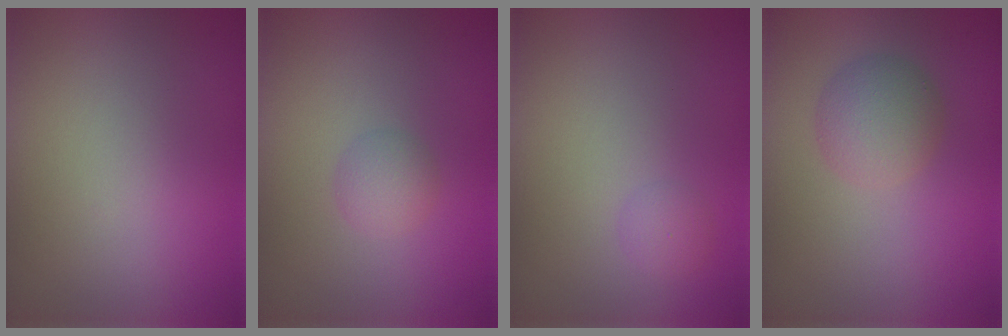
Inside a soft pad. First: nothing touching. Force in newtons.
{"total": 1.7, "press": 1.7, "slide": 0.1}
{"total": 0.8, "press": 0.8, "slide": 0.0}
{"total": 3.1, "press": 3.1, "slide": 0.1}